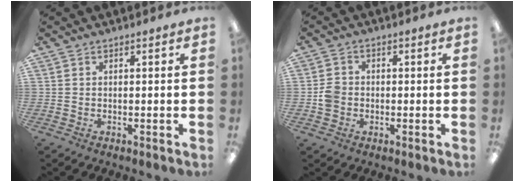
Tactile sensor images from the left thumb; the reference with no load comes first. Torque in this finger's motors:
{"motor_torque": [-0.11, 0.14, 0.08, -0.09, 0.00]}